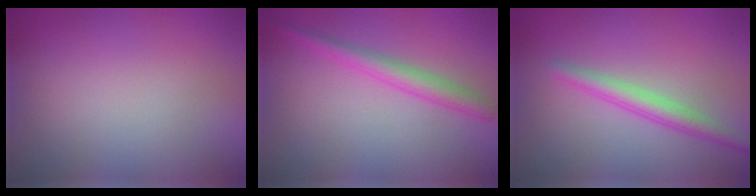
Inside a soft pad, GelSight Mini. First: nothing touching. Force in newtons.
{"total": 2.6, "press": 2.6, "slide": 0.2}
{"total": 2.8, "press": 2.8, "slide": 0.0}